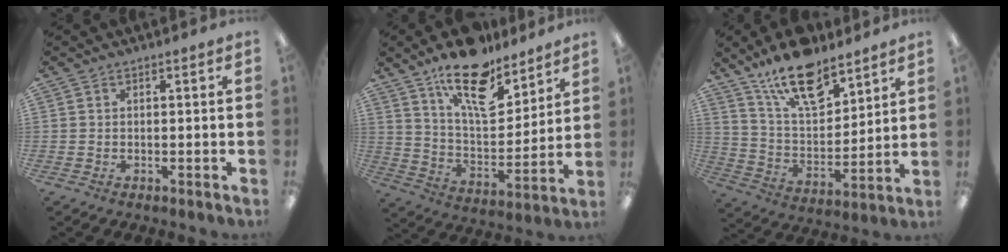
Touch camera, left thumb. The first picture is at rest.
{"total": 17.9, "force": [12.7, 7.6, 10.0], "torque": [-0.164, -0.075, 0.220]}
{"total": 17.2, "force": [12.3, 7.4, 9.5], "torque": [-0.161, -0.066, 0.215]}